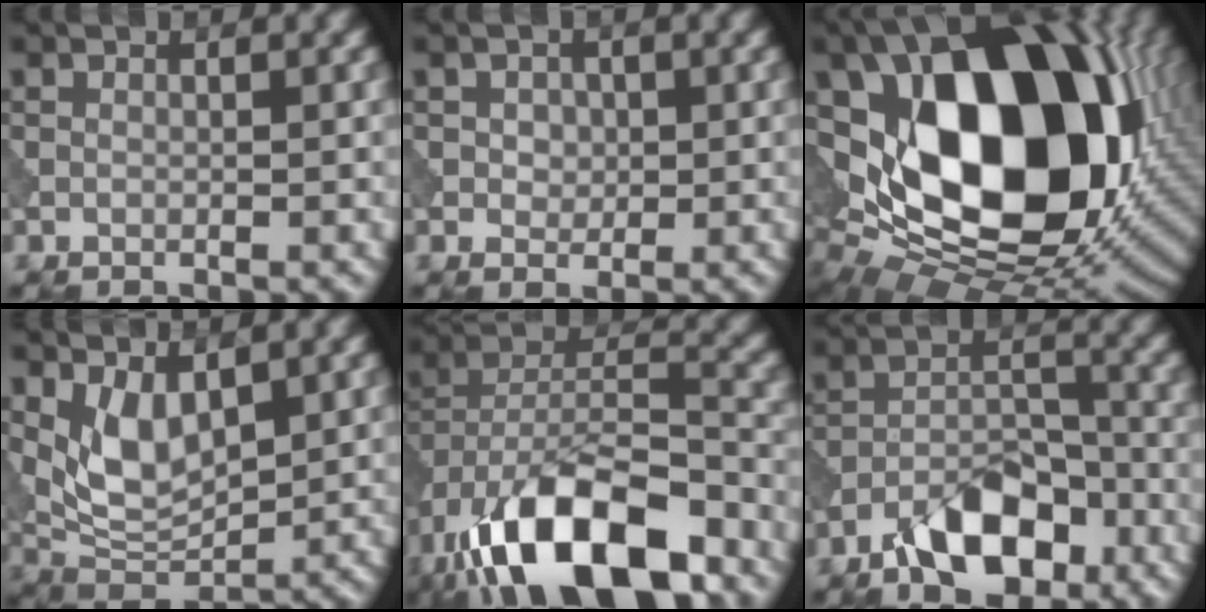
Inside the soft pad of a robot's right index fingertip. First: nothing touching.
{"total": 1.6, "force": [0.2, 1.3, 0.8], "torque": [-0.017, 0.000, 0.002]}
{"total": 19.6, "force": [2.7, 12.7, 14.7], "torque": [-0.261, -0.022, 0.060]}
{"total": 5.2, "force": [1.7, 2.7, 4.1], "torque": [-0.077, -0.009, 0.039]}
{"total": 15.4, "force": [-9.5, 6.7, 10.1], "torque": [-0.182, 0.002, -0.164]}
{"total": 7.8, "force": [-5.1, 3.5, 4.7], "torque": [-0.069, 0.006, -0.094]}